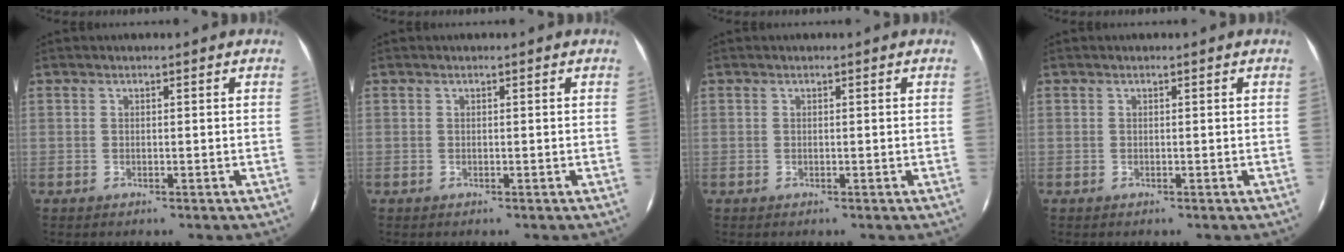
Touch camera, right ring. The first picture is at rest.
{"total": 0.0}
{"total": 0.0}
{"total": 0.0}